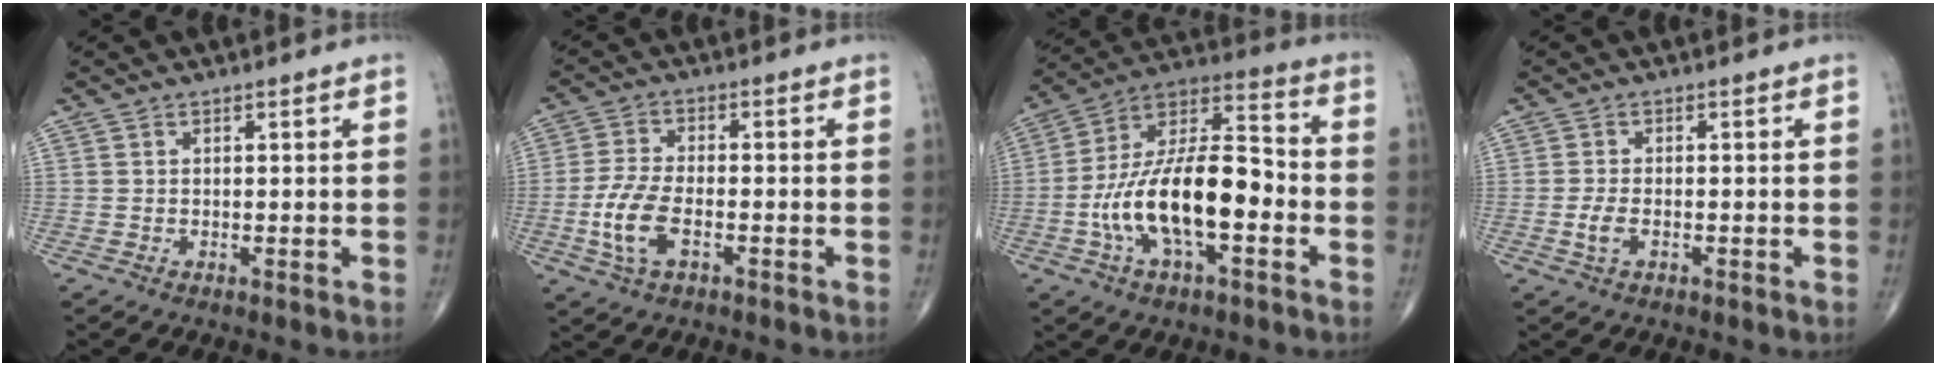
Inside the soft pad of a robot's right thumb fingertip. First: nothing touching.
{"total": 8.0, "force": [-2.5, 3.9, 6.5], "torque": [-0.143, 0.011, -0.049]}
{"total": 18.9, "force": [-4.6, 8.5, 16.2], "torque": [-0.282, 0.046, -0.086]}
{"total": 2.7, "force": [-0.8, 1.4, 2.2], "torque": [-0.046, 0.005, -0.015]}